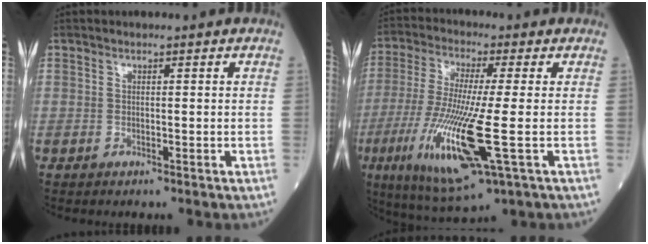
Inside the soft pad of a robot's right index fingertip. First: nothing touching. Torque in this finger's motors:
{"motor_torque": [1.74, -0.40, 1.06, 0.21]}